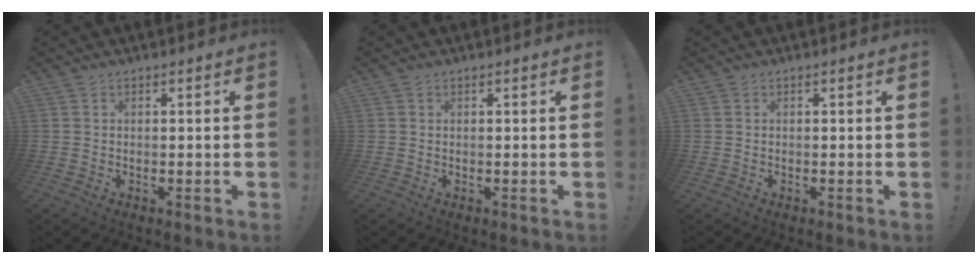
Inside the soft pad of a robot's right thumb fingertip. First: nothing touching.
{"total": 0.0}
{"total": 0.0}